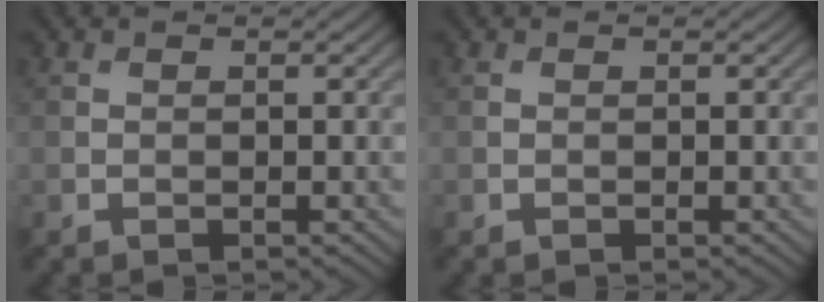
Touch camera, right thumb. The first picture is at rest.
{"total": 0.0}